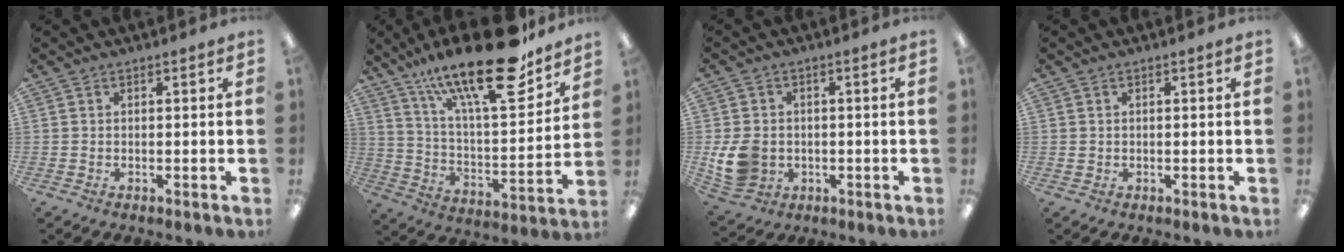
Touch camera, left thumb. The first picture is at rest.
{"total": 25.9, "force": [17.8, 7.4, 17.2], "torque": [-0.272, -0.109, 0.291]}
{"total": 9.4, "force": [-1.2, 7.8, 5.1], "torque": [-0.111, 0.008, -0.020]}
{"total": 0.6, "force": [0.1, 0.6, 0.2], "torque": [-0.004, 0.004, 0.001]}